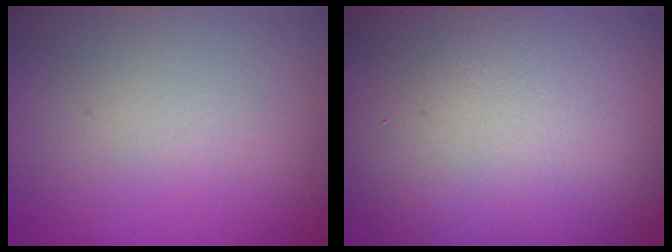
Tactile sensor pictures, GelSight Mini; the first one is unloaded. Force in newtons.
{"total": 23.0, "press": 23.0, "slide": 1.3}